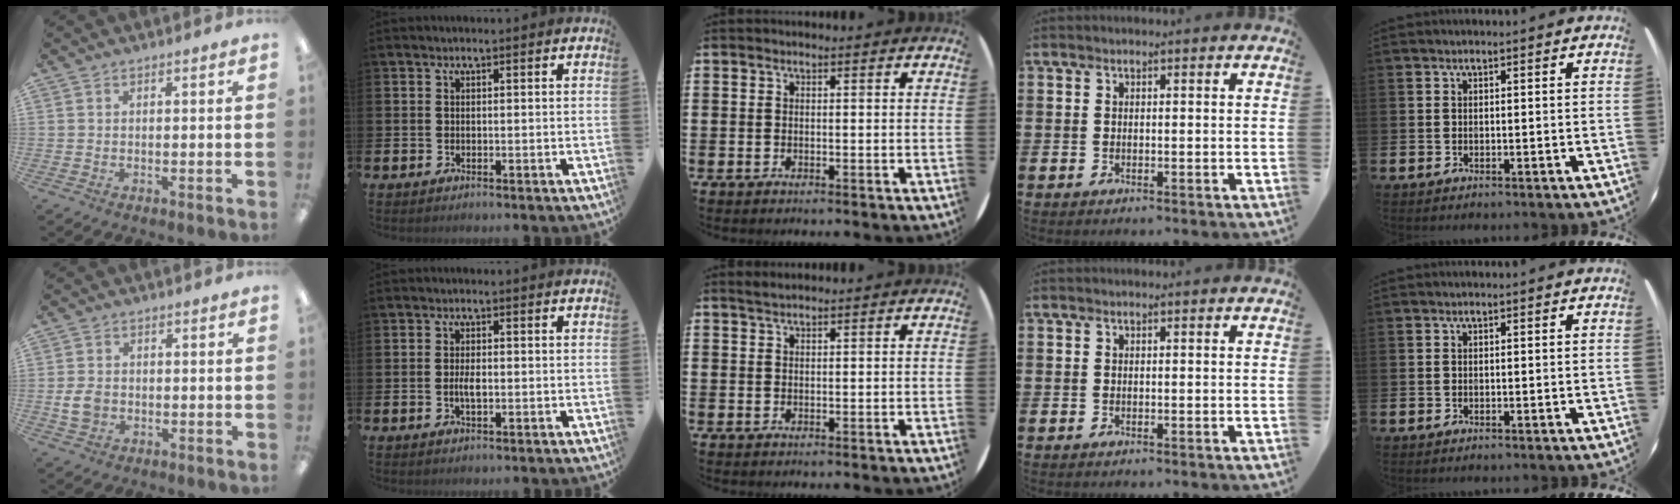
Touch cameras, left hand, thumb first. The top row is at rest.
{"thumb": {"total": 5.0, "force": [-0.6, 3.9, 2.9], "torque": [-0.063, 0.004, -0.011]}, "index": {"total": 2.2, "force": [-0.2, 0.9, 2.0], "torque": [-0.031, -0.001, -0.006]}, "middle": {"total": 0.9, "force": [0.9, 0.0, 0.2], "torque": [-0.004, 0.001, 0.017]}}